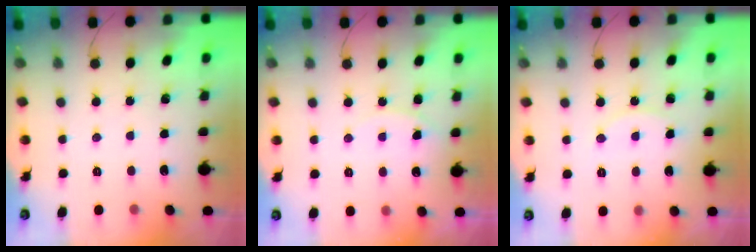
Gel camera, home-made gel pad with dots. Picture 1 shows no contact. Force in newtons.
{"total": 7.1, "press": 7.1, "slide": 0.5}
{"total": 4.9, "press": 4.8, "slide": 0.5}